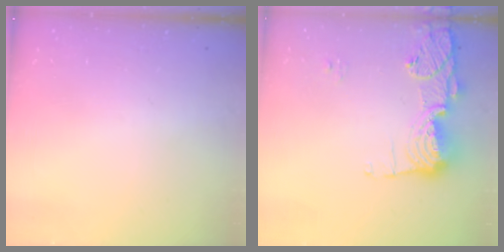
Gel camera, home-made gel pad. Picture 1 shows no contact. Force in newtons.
{"total": 14.2, "press": 14.2, "slide": 1.5}